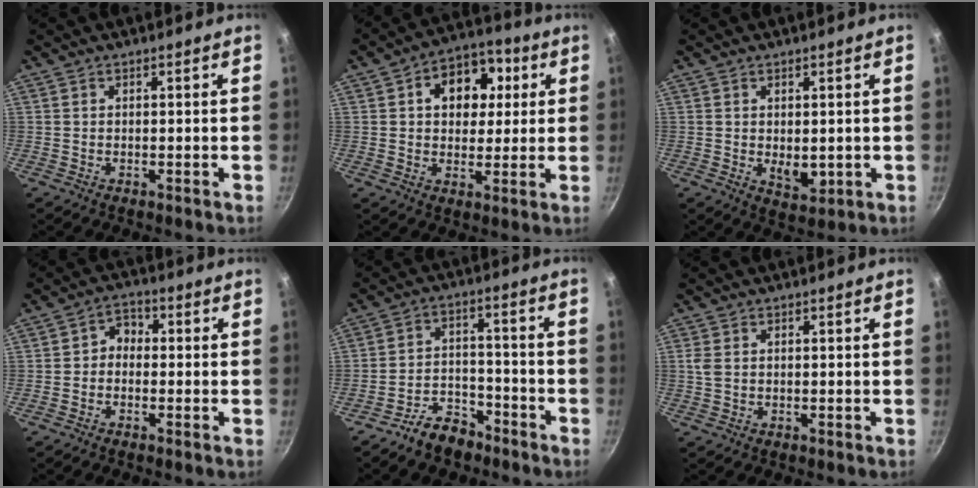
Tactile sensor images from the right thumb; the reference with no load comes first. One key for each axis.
{"total": 12.2, "fx": 3.2, "fy": 9.0, "fz": 7.6, "tx": -0.070, "ty": 0.009, "tz": 0.037}
{"total": 4.4, "fx": 0.0, "fy": 2.6, "fz": 3.5, "tx": -0.041, "ty": -0.013, "tz": 0.006}
{"total": 3.6, "fx": -0.7, "fy": 2.9, "fz": 2.0, "tx": -0.013, "ty": 0.019, "tz": -0.024}
{"total": 8.0, "fx": -6.0, "fy": 4.3, "fz": 3.0, "tx": -0.029, "ty": 0.061, "tz": -0.101}
{"total": 2.1, "fx": 0.3, "fy": 1.5, "fz": 1.4, "tx": -0.030, "ty": 0.002, "tz": 0.006}